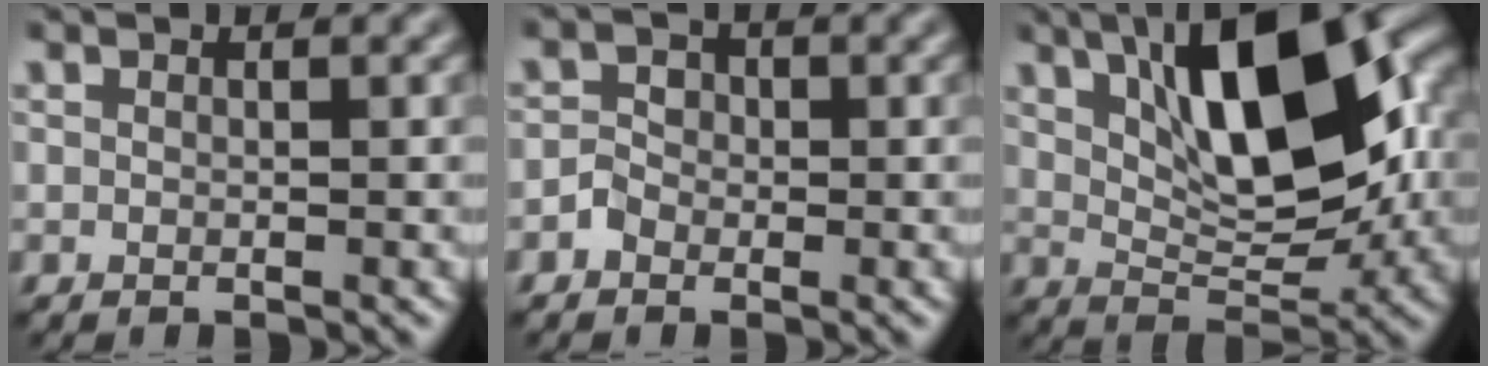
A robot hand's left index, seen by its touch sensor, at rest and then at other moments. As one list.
[{"total": 1.6, "force": [-0.9, 1.3, 0.4], "torque": [-0.011, 0.001, -0.022]}, {"total": 11.8, "force": [3.8, 5.1, 10.0], "torque": [-0.148, 0.010, 0.056]}]